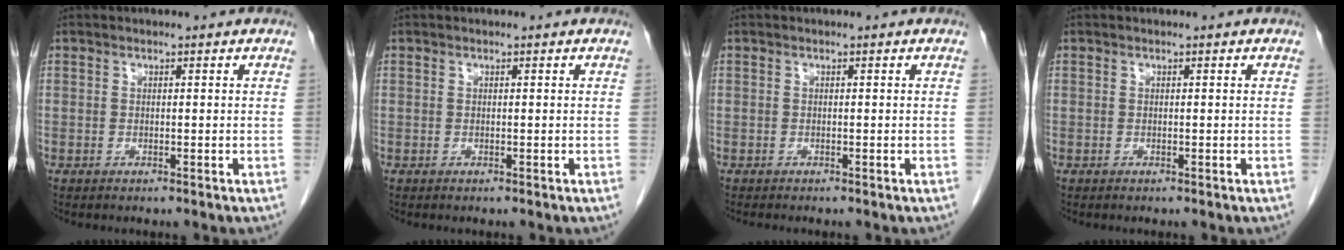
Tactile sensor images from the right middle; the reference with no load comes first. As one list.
[{"total": 0.0}, {"total": 0.8, "force": [-0.8, 0.1, 0.3], "torque": [-0.006, -0.001, -0.012]}, {"total": 0.0}]